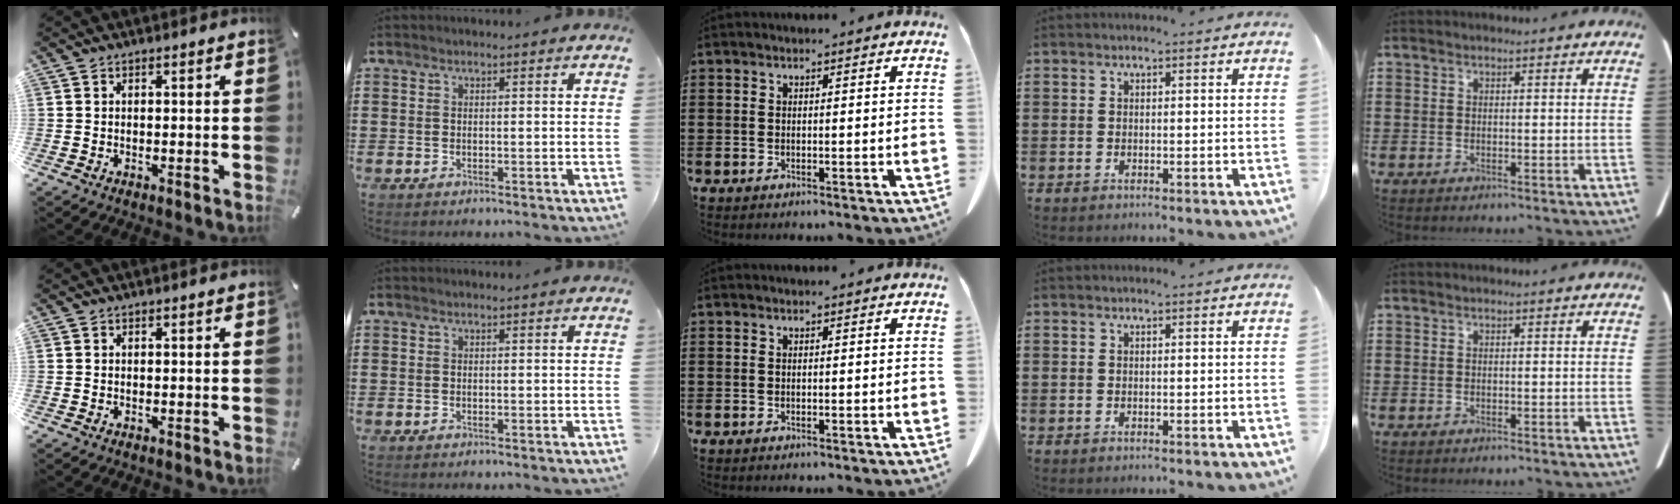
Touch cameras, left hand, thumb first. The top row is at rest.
{}